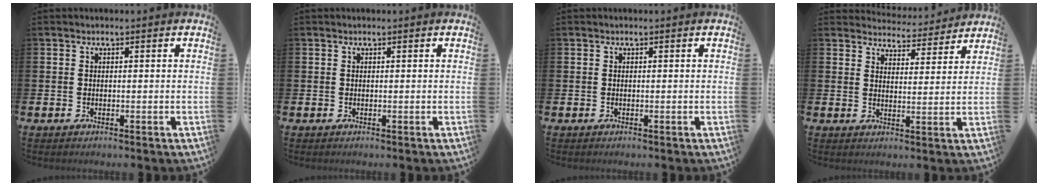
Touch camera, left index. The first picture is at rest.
{"total": 0.0}
{"total": 0.0}
{"total": 4.3, "force": [4.2, 0.7, -0.2], "torque": [0.004, -0.042, 0.069]}